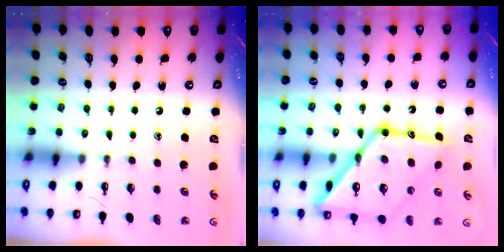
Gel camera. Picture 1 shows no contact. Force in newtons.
{"total": 24.2, "press": 24.1, "slide": 2.0}